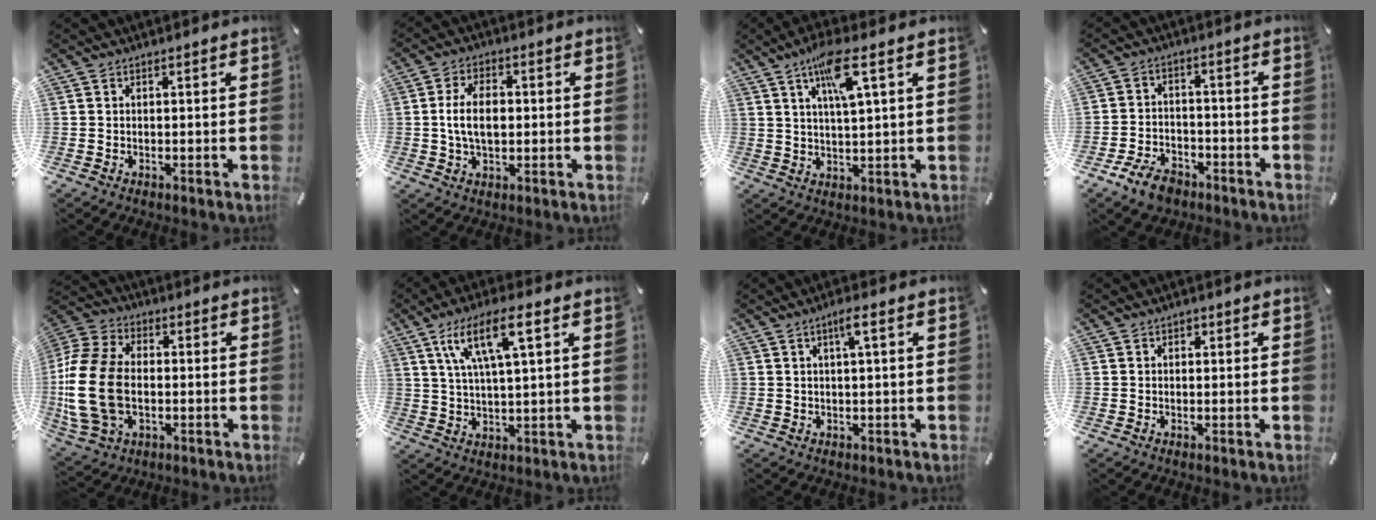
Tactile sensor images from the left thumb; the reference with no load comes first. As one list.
[{"total": 8.5, "force": [0.2, 5.0, 6.9], "torque": [-0.140, 0.006, -0.002]}, {"total": 9.6, "force": [4.5, 1.7, 8.3], "torque": [-0.161, 0.003, 0.076]}, {"total": 6.9, "force": [-4.7, 4.2, 2.8], "torque": [-0.056, 0.027, -0.089]}, {"total": 18.0, "force": [-2.6, 13.1, 12.0], "torque": [-0.262, 0.016, -0.047]}, {"total": 11.3, "force": [5.0, 2.7, 9.8], "torque": [-0.194, 0.001, 0.084]}, {"total": 3.5, "force": [1.1, 0.3, 3.4], "torque": [-0.058, -0.003, 0.014]}, {"total": 0.8, "force": [0.2, 0.7, 0.3], "torque": [-0.005, 0.007, 0.001]}]